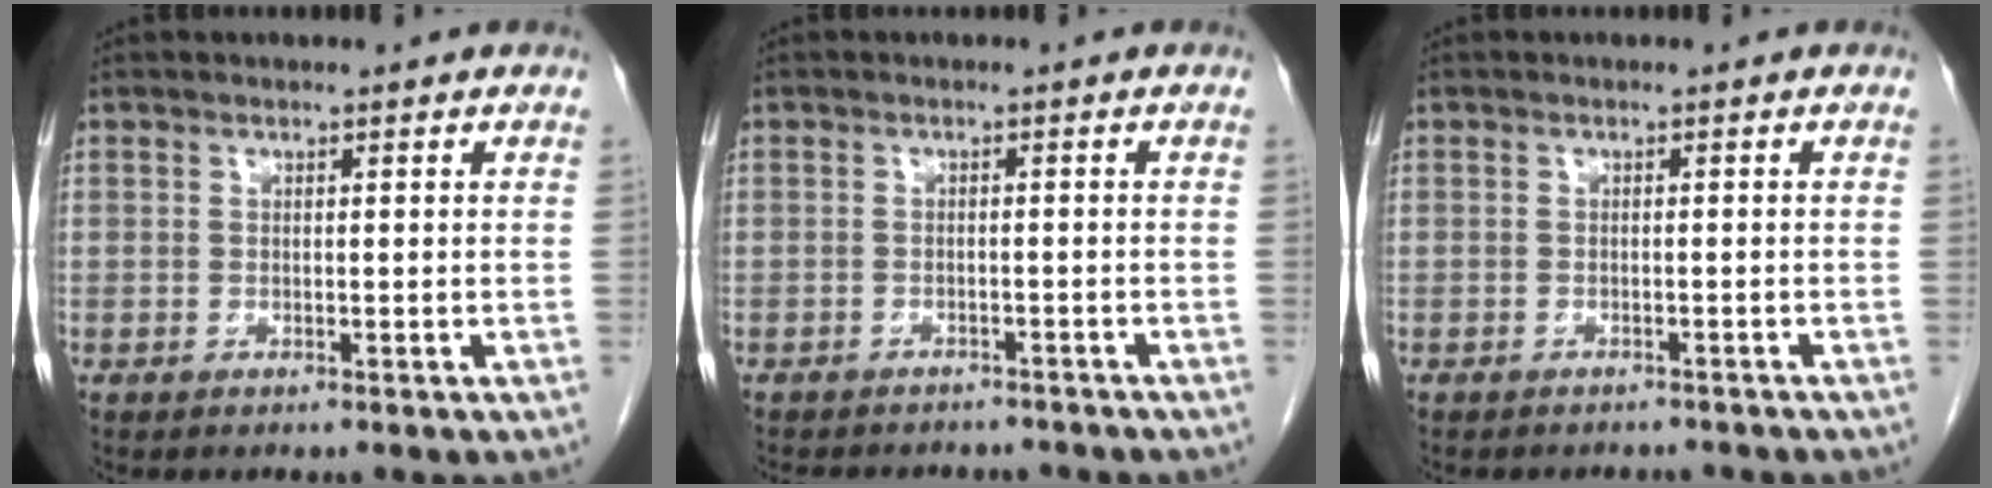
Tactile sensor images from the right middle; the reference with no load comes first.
{"total": 9.2, "force": [-8.2, 3.3, 2.4], "torque": [-0.042, 0.005, -0.096]}
{"total": 4.5, "force": [-4.2, 1.4, 0.7], "torque": [-0.005, -0.001, -0.049]}